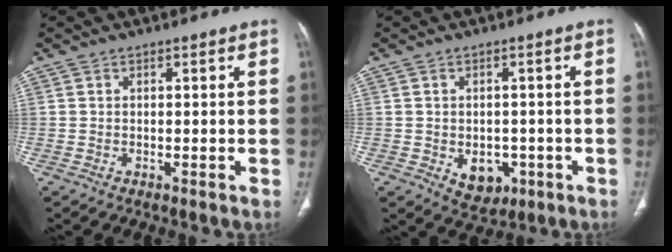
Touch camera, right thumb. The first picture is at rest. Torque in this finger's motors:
{"motor_torque": [1.99, 1.18, 0.36, -0.21, 0.00]}